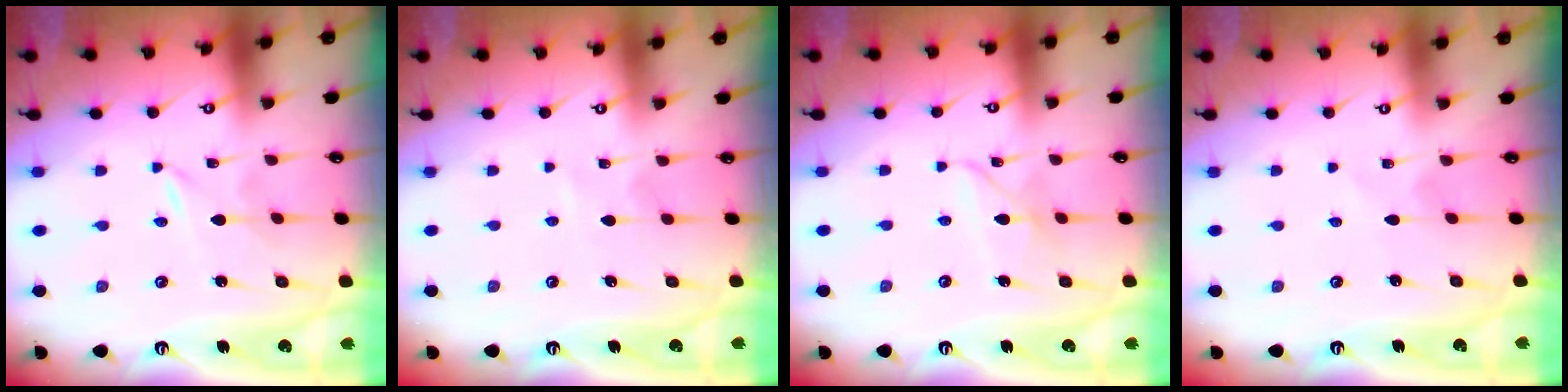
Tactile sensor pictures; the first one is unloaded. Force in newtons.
{"total": 1.4, "press": 1.3, "slide": 0.1}
{"total": 5.8, "press": 5.7, "slide": 0.5}
{"total": 2.3, "press": 2.3, "slide": 0.1}